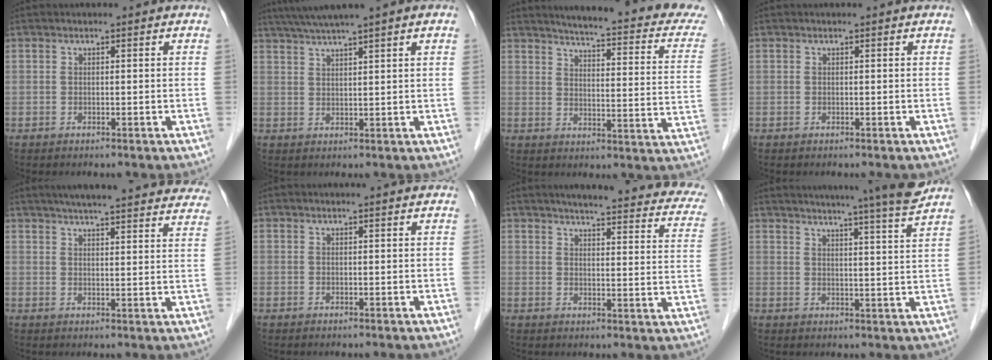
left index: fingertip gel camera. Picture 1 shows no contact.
{"total": 8.1, "force": [6.0, -0.5, 5.4], "torque": [-0.090, 0.038, 0.092]}
{"total": 22.1, "force": [19.3, 2.1, 10.4], "torque": [-0.128, -0.055, 0.215]}
{"total": 0.0}
{"total": 27.6, "force": [24.8, 3.3, 11.9], "torque": [-0.172, -0.029, 0.289]}
{"total": 0.7, "force": [0.6, -0.1, 0.3], "torque": [-0.013, 0.001, 0.015]}
{"total": 24.3, "force": [21.1, 3.2, 11.7], "torque": [-0.138, -0.031, 0.229]}
{"total": 16.2, "force": [14.6, -2.0, 6.9], "torque": [-0.111, -0.042, 0.180]}